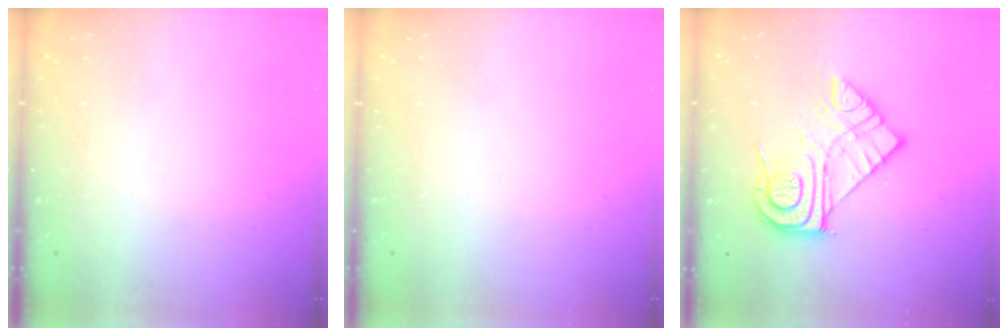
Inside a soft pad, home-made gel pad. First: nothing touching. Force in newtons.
{"total": 1.7, "press": 1.6, "slide": 0.1}
{"total": 16.1, "press": 16.0, "slide": 1.1}